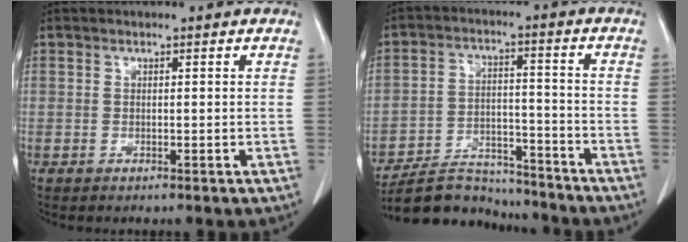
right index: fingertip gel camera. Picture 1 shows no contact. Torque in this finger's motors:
{"motor_torque": [-0.42, -0.61, -0.35, -0.11]}